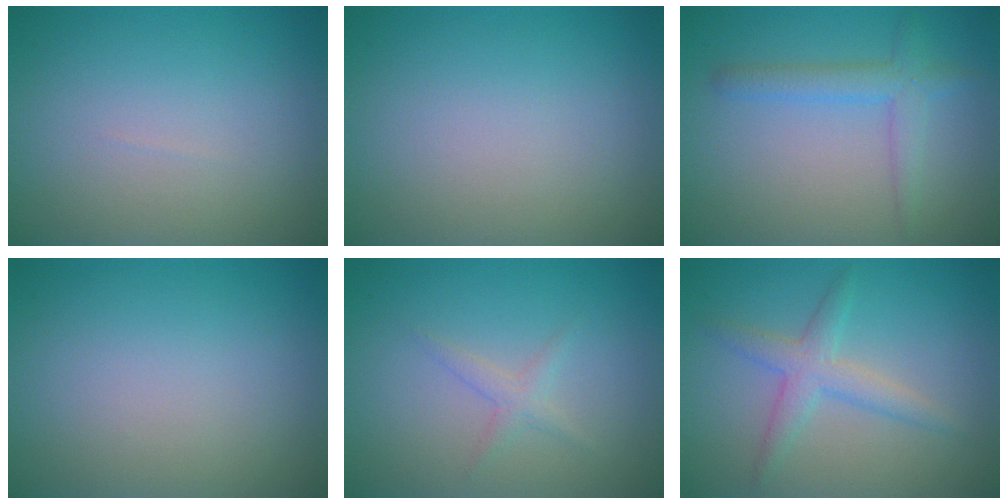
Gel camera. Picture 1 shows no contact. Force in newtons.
{"total": 0.0}
{"total": 2.7, "press": 2.7, "slide": 0.2}
{"total": 0.0}
{"total": 1.3, "press": 1.3, "slide": 0.1}
{"total": 3.0, "press": 3.0, "slide": 0.2}